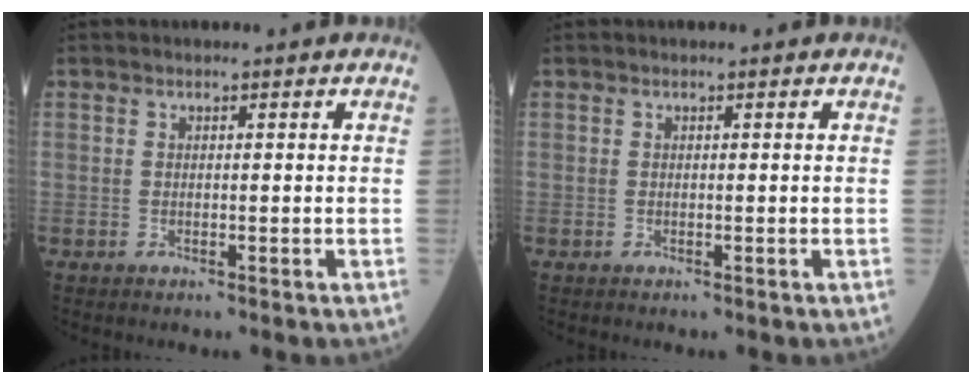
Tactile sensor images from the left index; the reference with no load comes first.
{"total": 0.0}